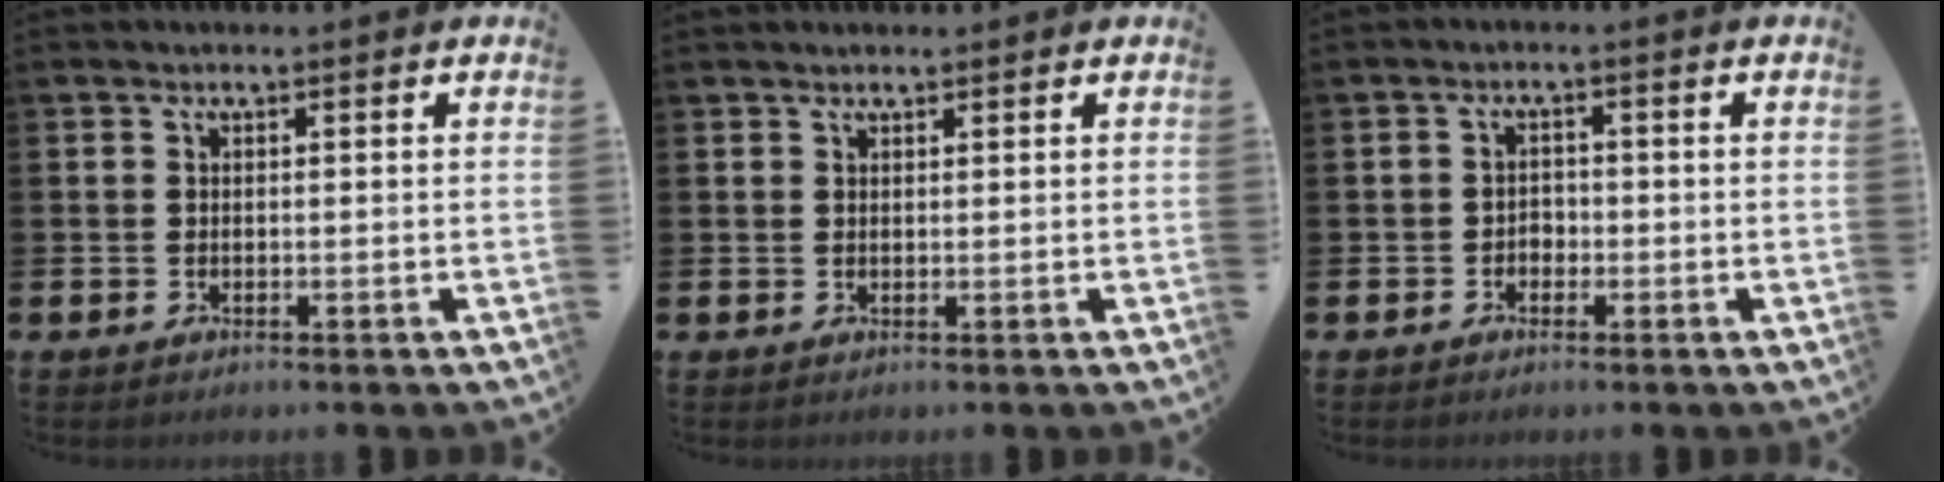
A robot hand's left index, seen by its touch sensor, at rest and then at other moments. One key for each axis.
{"total": 1.1, "fx": 1.0, "fy": 0.2, "fz": 0.2, "tx": -0.003, "ty": 0.001, "tz": 0.019}
{"total": 1.6, "fx": -0.9, "fy": 1.3, "fz": 0.4, "tx": -0.009, "ty": 0.004, "tz": -0.021}